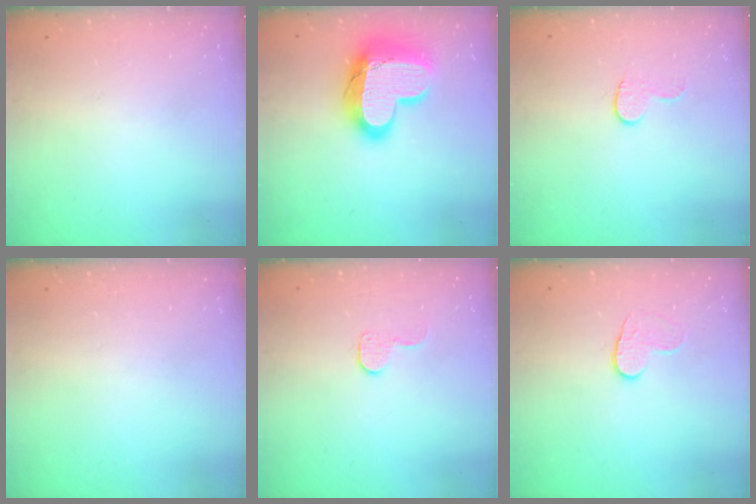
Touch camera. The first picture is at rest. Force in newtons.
{"total": 24.2, "press": 24.2, "slide": 1.6}
{"total": 5.4, "press": 5.4, "slide": 0.5}
{"total": 0.0}
{"total": 6.4, "press": 6.4, "slide": 0.4}
{"total": 5.0, "press": 4.9, "slide": 0.5}